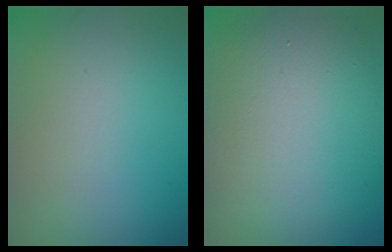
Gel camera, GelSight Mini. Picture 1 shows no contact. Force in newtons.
{"total": 12.4, "press": 12.4, "slide": 0.7}